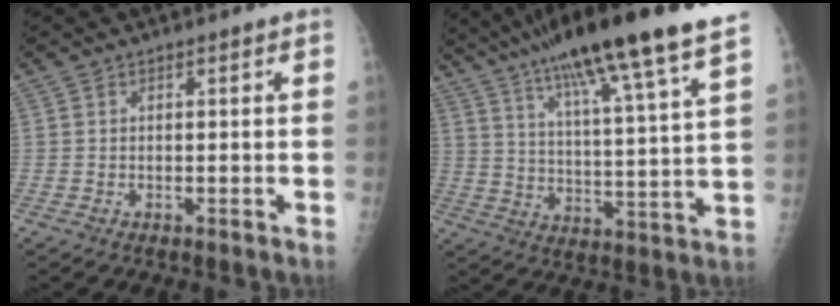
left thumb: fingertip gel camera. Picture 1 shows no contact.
{"total": 22.5, "force": [15.4, 2.2, 16.3], "torque": [-0.263, -0.031, 0.244]}